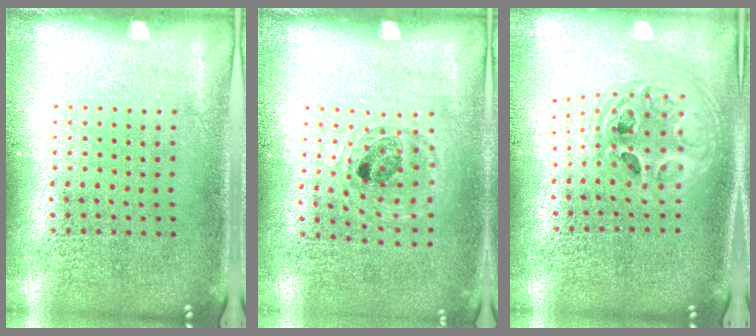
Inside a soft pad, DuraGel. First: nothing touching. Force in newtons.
{"total": 0.9, "press": 0.9, "slide": 0.1}
{"total": 2.1, "press": 1.7, "slide": 1.3}